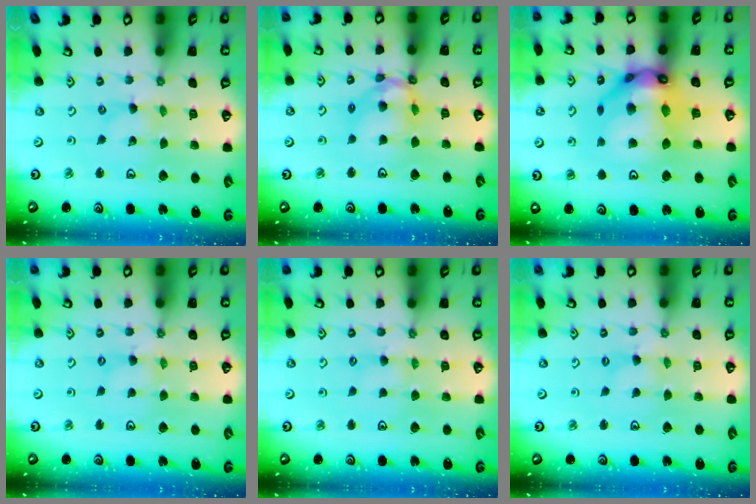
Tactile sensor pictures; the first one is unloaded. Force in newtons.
{"total": 10.7, "press": 10.6, "slide": 1.2}
{"total": 15.2, "press": 15.1, "slide": 1.4}
{"total": 1.7, "press": 1.7, "slide": 0.2}
{"total": 3.3, "press": 3.3, "slide": 0.5}
{"total": 0.0}